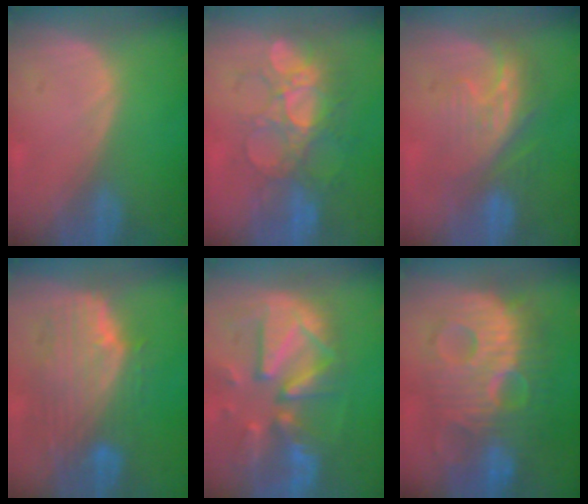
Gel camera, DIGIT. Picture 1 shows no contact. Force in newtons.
{"total": 9.0, "press": 8.6, "slide": 2.5}
{"total": 7.6, "press": 7.4, "slide": 1.7}
{"total": 9.9, "press": 8.8, "slide": 4.5}
{"total": 12.7, "press": 11.1, "slide": 6.2}
{"total": 13.1, "press": 13.1, "slide": 1.1}